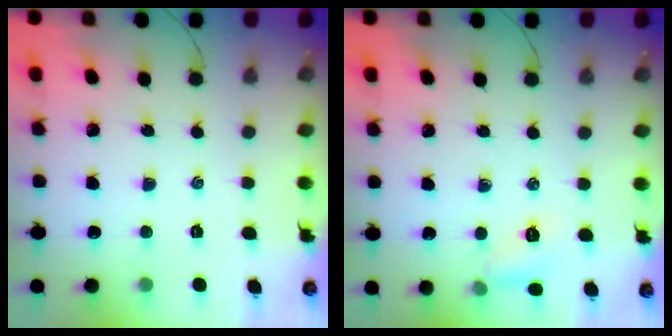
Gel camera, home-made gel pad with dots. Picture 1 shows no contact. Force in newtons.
{"total": 7.7, "press": 7.5, "slide": 1.7}